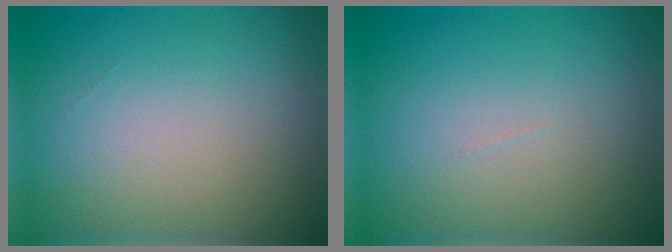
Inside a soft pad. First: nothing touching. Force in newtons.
{"total": 0.0}